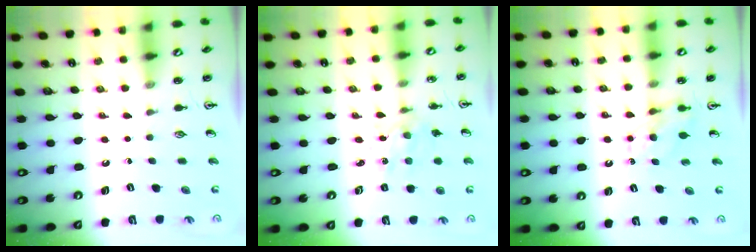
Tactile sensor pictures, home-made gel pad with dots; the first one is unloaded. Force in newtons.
{"total": 1.8, "press": 1.8, "slide": 0.3}
{"total": 6.7, "press": 6.7, "slide": 0.1}